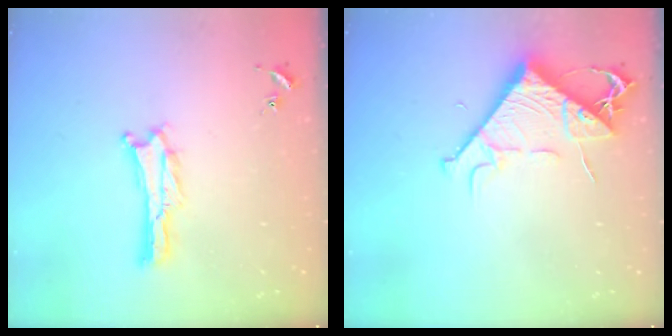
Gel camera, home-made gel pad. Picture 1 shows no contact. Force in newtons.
{"total": 8.1, "press": 8.1, "slide": 1.1}